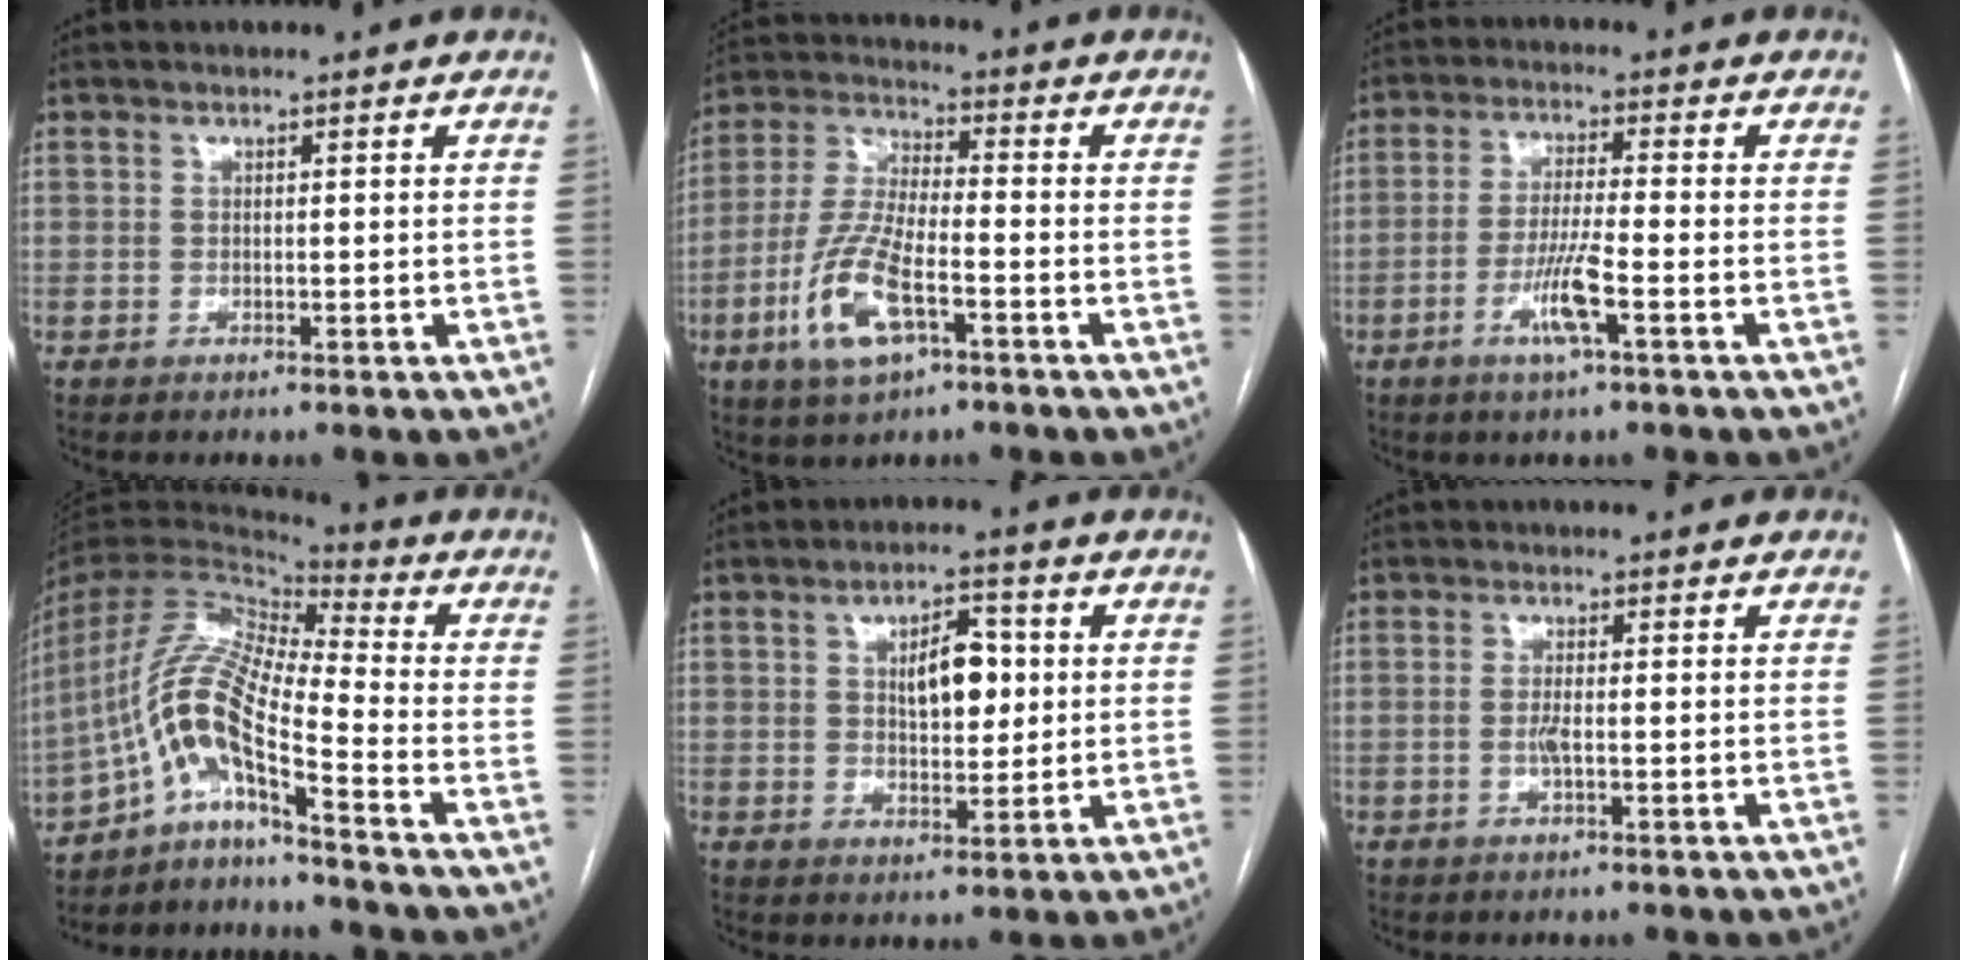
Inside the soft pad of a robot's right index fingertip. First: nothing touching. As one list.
[{"total": 12.0, "force": [-4.9, 3.5, 10.3], "torque": [-0.228, -0.008, -0.091]}, {"total": 6.5, "force": [-2.7, -0.1, 5.9], "torque": [-0.119, -0.006, -0.048]}, {"total": 11.5, "force": [-7.2, 0.2, 9.0], "torque": [-0.185, 0.018, -0.135]}, {"total": 6.8, "force": [1.3, 3.1, 6.0], "torque": [-0.094, 0.010, 0.025]}, {"total": 1.6, "force": [-0.3, 0.2, 1.5], "torque": [-0.035, 0.000, -0.004]}]